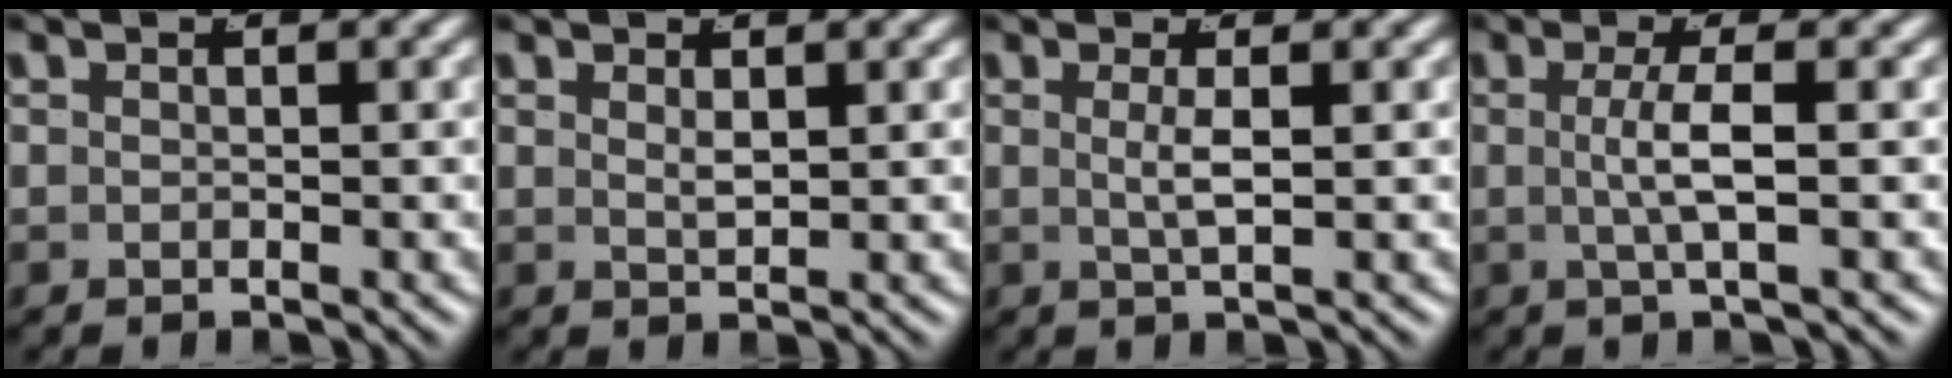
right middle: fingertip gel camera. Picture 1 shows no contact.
{"total": 1.1, "force": [0.6, -0.4, 0.8], "torque": [-0.012, -0.009, 0.020]}
{"total": 1.8, "force": [0.2, -0.6, 1.7], "torque": [-0.036, -0.010, 0.010]}
{"total": 2.8, "force": [-0.1, -0.5, 2.7], "torque": [-0.051, -0.003, 0.002]}